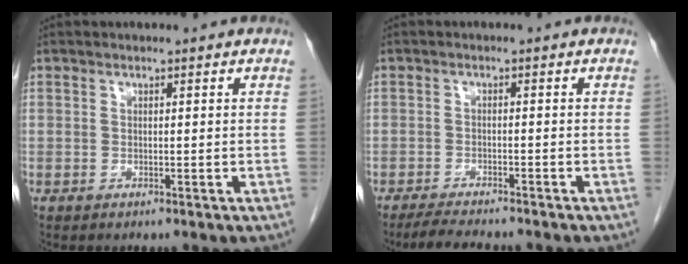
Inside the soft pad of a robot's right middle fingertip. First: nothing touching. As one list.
[{"total": 5.6, "force": [-5.0, 0.4, 2.4], "torque": [-0.042, -0.016, -0.081]}]